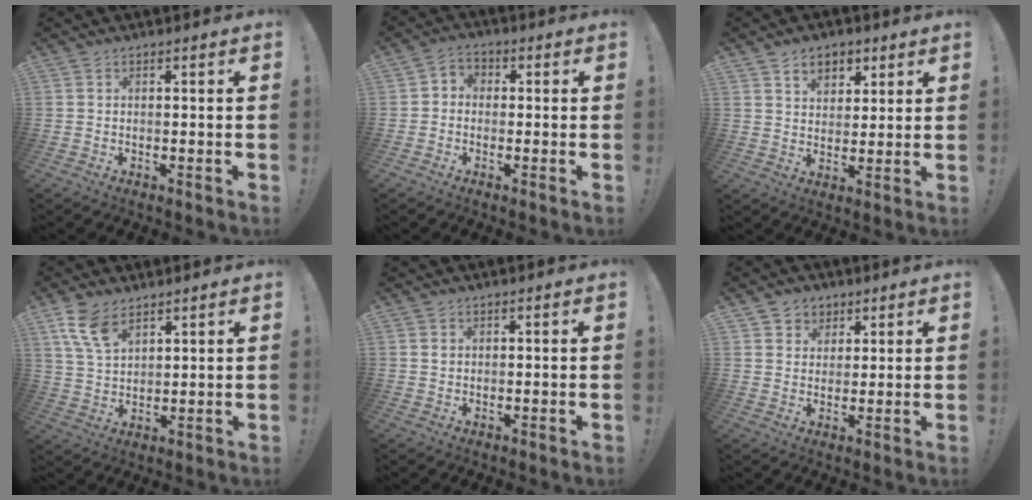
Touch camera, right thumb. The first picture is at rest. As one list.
[{"total": 3.5, "force": [-1.6, 2.8, 1.5], "torque": [-0.032, 0.015, -0.026]}, {"total": 7.2, "force": [4.0, 5.4, 2.4], "torque": [-0.037, -0.020, 0.076]}, {"total": 9.0, "force": [5.6, 4.8, 5.2], "torque": [-0.105, -0.017, 0.111]}, {"total": 1.0, "force": [0.5, 0.9, 0.1], "torque": [0.006, -0.001, 0.007]}, {"total": 5.2, "force": [2.4, 4.6, 0.3], "torque": [0.001, -0.020, 0.045]}]